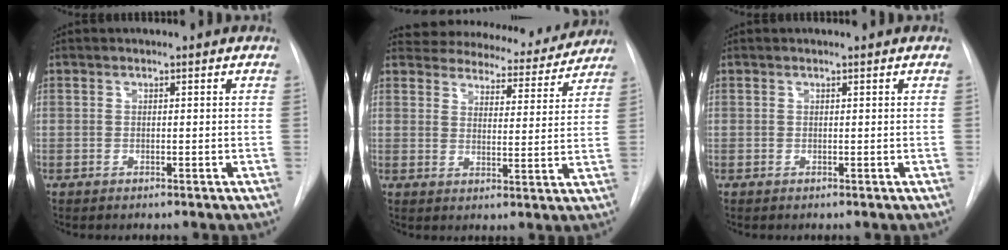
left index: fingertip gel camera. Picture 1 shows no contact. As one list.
[{"total": 17.2, "force": [16.2, 4.8, 3.5], "torque": [-0.040, -0.010, 0.200]}, {"total": 0.0}]